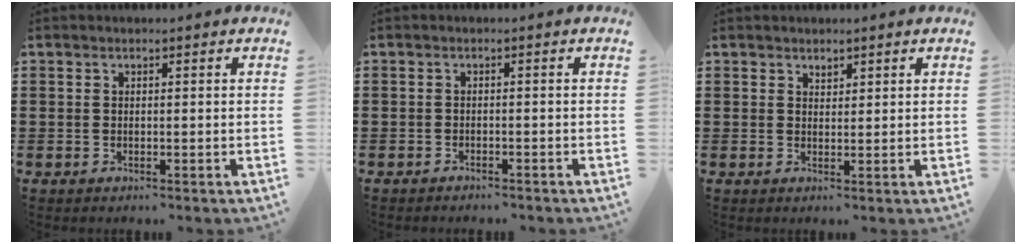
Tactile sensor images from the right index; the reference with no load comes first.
{"total": 1.2, "force": [-1.2, 0.2, 0.0], "torque": [-0.006, 0.001, -0.026]}
{"total": 1.1, "force": [1.0, 0.4, 0.1], "torque": [-0.004, -0.002, 0.021]}